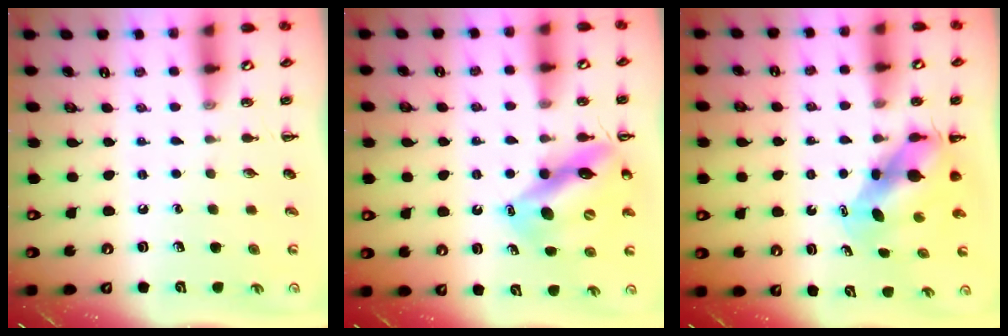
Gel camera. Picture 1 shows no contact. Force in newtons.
{"total": 13.3, "press": 12.7, "slide": 4.0}
{"total": 6.8, "press": 6.6, "slide": 1.5}